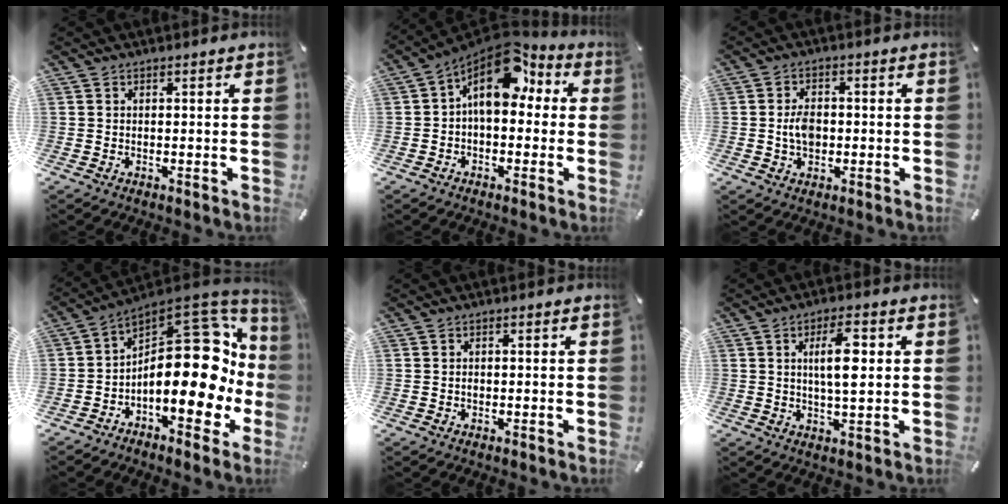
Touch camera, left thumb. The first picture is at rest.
{"total": 12.4, "force": [4.3, 7.9, 8.6], "torque": [-0.144, -0.028, 0.077]}
{"total": 4.8, "force": [-0.5, 3.4, 3.4], "torque": [-0.062, 0.003, -0.013]}
{"total": 24.6, "force": [0.3, 13.0, 21.0], "torque": [-0.299, -0.035, 0.011]}
{"total": 0.5, "force": [-0.2, 0.3, 0.3], "torque": [-0.007, 0.001, -0.005]}
{"total": 8.7, "force": [1.8, 2.8, 8.0], "torque": [-0.156, -0.004, 0.021]}